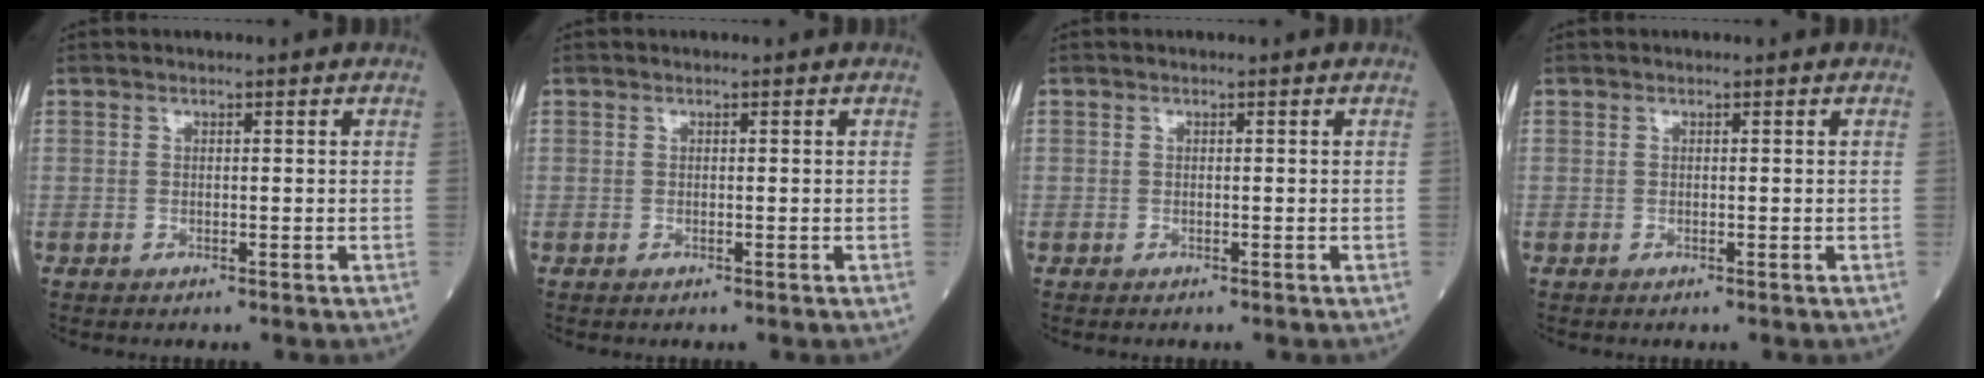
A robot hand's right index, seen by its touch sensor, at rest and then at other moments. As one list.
[{"total": 0.0}, {"total": 0.0}, {"total": 0.0}]